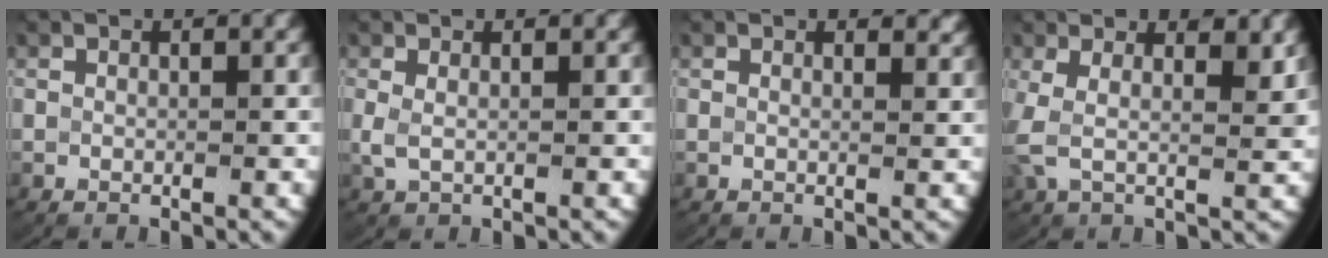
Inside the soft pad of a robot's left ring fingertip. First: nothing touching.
{"total": 1.6, "force": [0.2, 0.9, 1.4], "torque": [-0.043, -0.010, 0.013]}
{"total": 1.5, "force": [1.4, 0.2, 0.5], "torque": [-0.009, -0.006, 0.020]}
{"total": 3.4, "force": [1.2, 1.7, 2.7], "torque": [-0.074, -0.016, 0.025]}